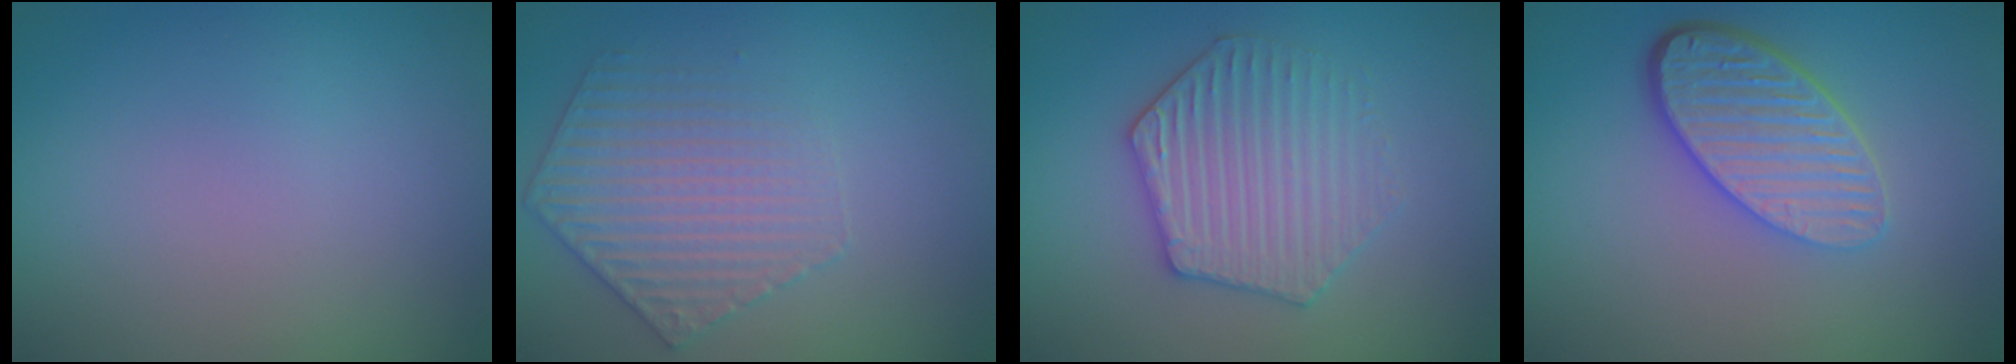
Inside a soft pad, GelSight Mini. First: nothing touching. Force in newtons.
{"total": 3.4, "press": 3.3, "slide": 0.7}
{"total": 4.0, "press": 3.9, "slide": 0.9}
{"total": 5.3, "press": 3.8, "slide": 3.6}